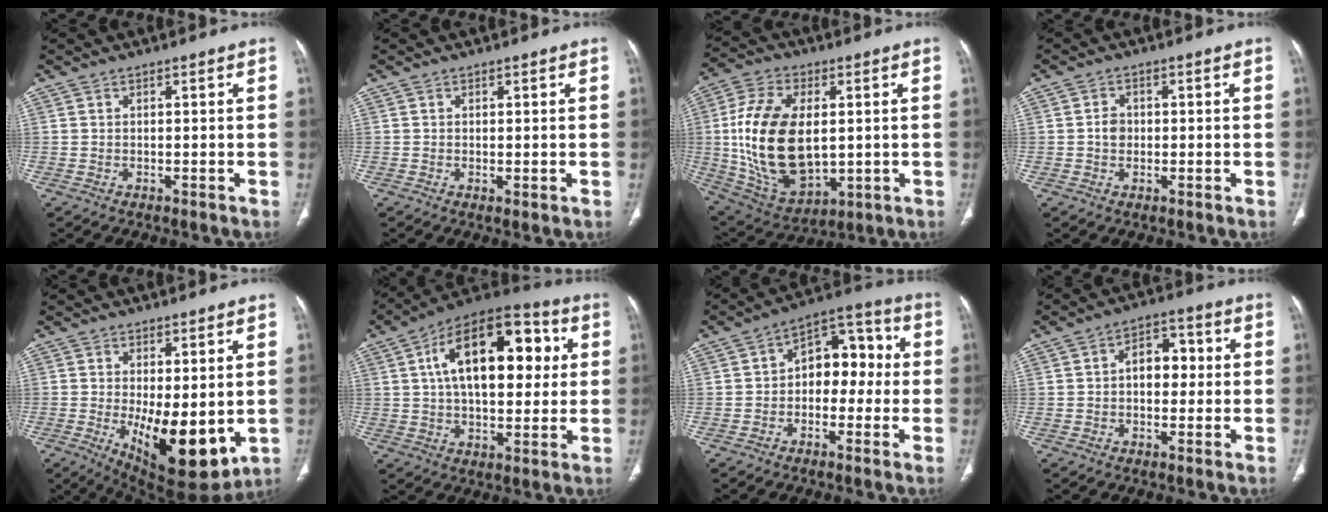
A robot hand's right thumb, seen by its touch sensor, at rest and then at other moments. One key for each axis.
{"total": 0.8, "fx": -0.1, "fy": 0.3, "fz": 0.8, "tx": -0.018, "ty": -0.005, "tz": 0.000}
{"total": 21.5, "fx": 1.0, "fy": 12.5, "fz": 17.4, "tx": -0.332, "ty": -0.010, "tz": 0.035}
{"total": 2.6, "fx": -0.1, "fy": 2.2, "fz": 1.4, "tx": -0.013, "ty": 0.007, "tz": -0.006}
{"total": 13.4, "fx": -1.7, "fy": 5.6, "fz": 12.1, "tx": -0.171, "ty": -0.031, "tz": -0.006}
{"total": 22.0, "fx": 4.8, "fy": 11.6, "fz": 18.1, "tx": -0.252, "ty": 0.018, "tz": 0.064}
{"total": 11.1, "fx": -0.1, "fy": 7.4, "fz": 8.3, "tx": -0.075, "ty": 0.042, "tz": -0.017}
{"total": 7.1, "fx": 0.4, "fy": 4.7, "fz": 5.3, "tx": -0.053, "ty": 0.022, "tz": -0.001}